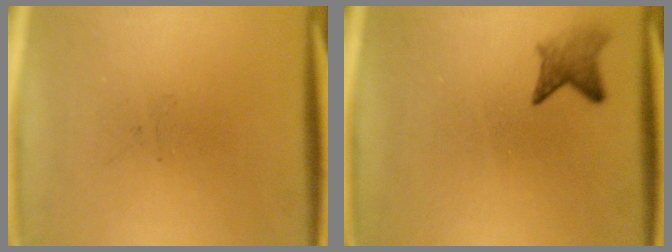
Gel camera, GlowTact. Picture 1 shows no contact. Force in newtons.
{"total": 2.4}